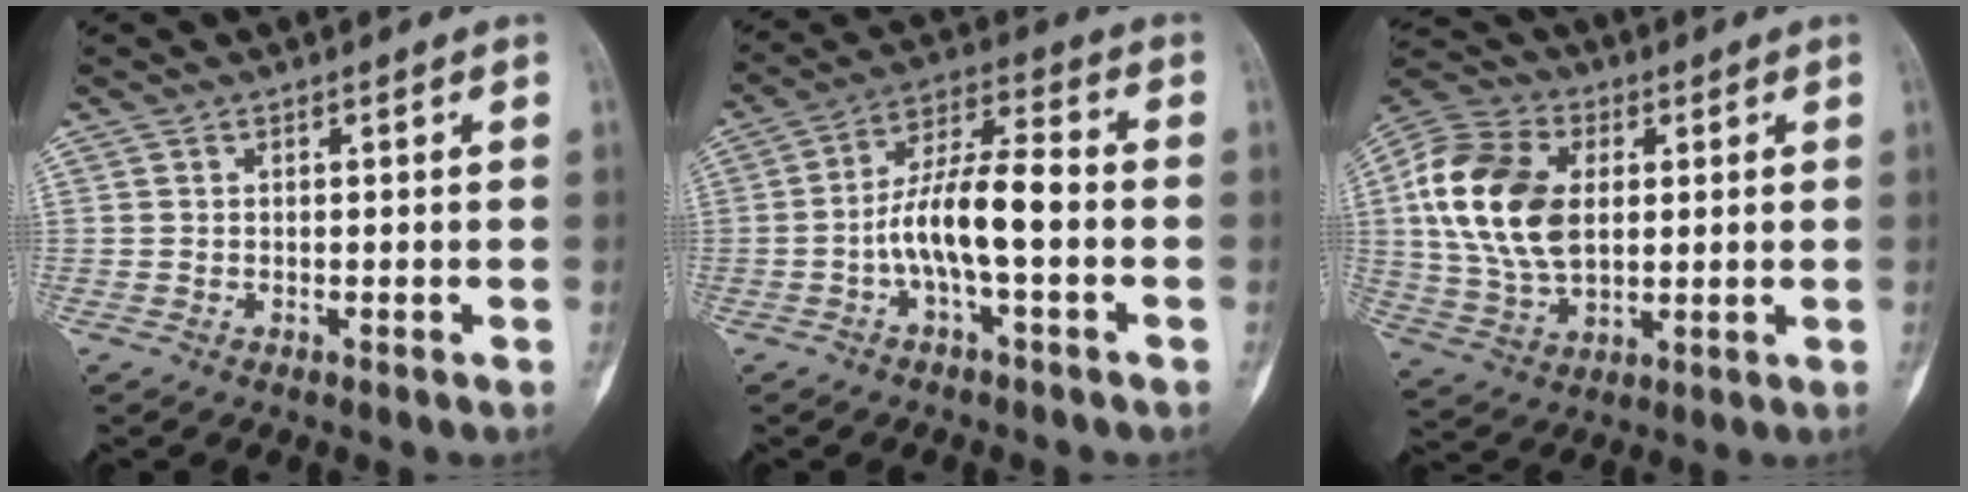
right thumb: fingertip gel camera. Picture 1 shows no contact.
{"total": 11.3, "force": [-2.4, 3.4, 10.5], "torque": [-0.201, 0.042, -0.046]}
{"total": 18.3, "force": [3.0, 11.7, 13.7], "torque": [-0.266, 0.003, 0.053]}